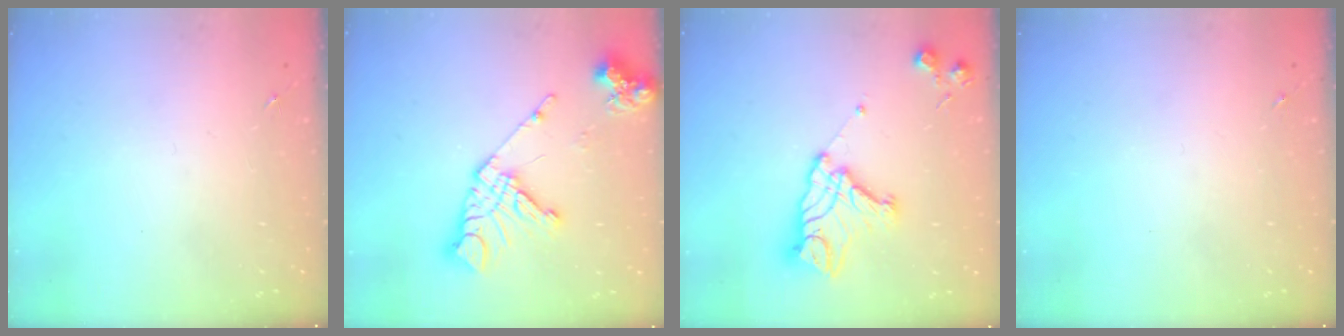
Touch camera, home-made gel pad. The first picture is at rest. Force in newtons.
{"total": 16.8, "press": 16.7, "slide": 2.2}
{"total": 15.7, "press": 15.6, "slide": 1.3}
{"total": 0.0}